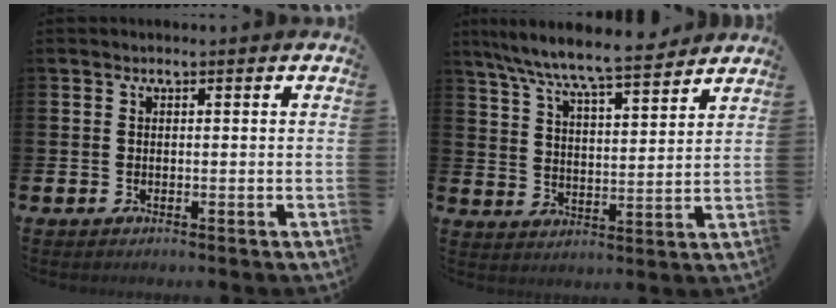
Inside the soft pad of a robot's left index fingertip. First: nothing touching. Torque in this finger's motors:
{"motor_torque": [1.07, -1.07, 1.05, 0.21]}